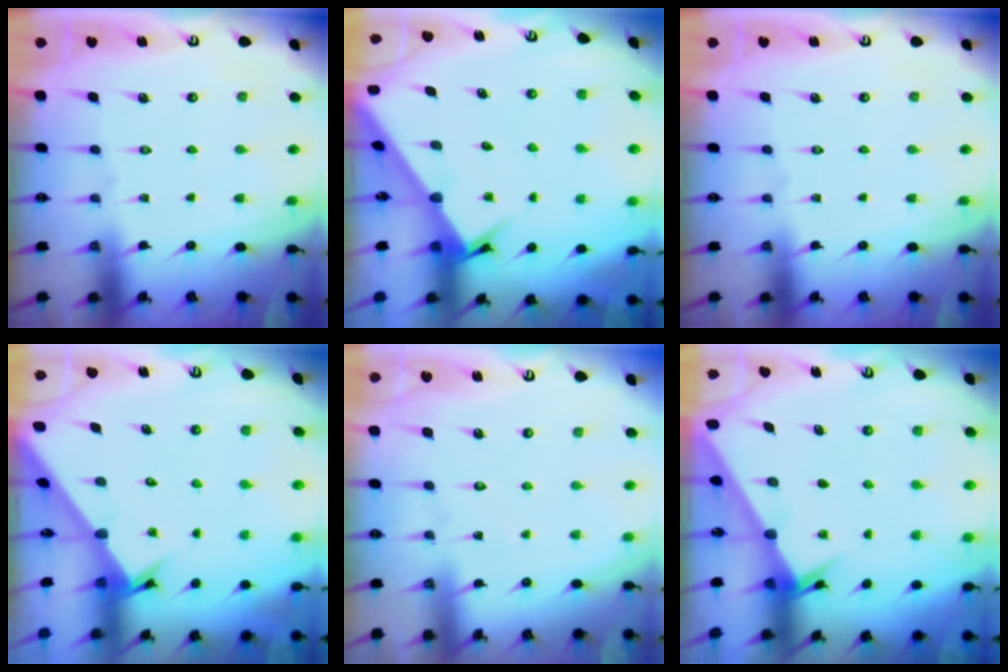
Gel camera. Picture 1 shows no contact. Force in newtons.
{"total": 2.5, "press": 2.5, "slide": 0.2}
{"total": 0.0}
{"total": 2.4, "press": 2.4, "slide": 0.2}
{"total": 4.4, "press": 4.4, "slide": 0.4}
{"total": 2.0, "press": 2.0, "slide": 0.1}